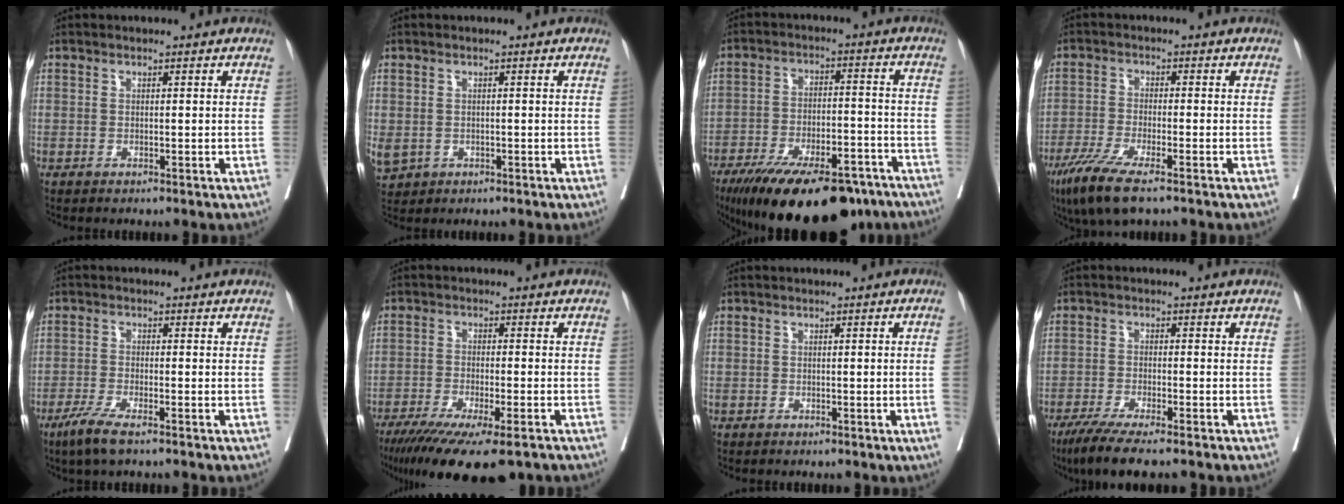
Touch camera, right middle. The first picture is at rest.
{"total": 4.2, "force": [-1.3, 3.5, 2.0], "torque": [-0.059, -0.005, -0.011]}
{"total": 21.2, "force": [-16.1, 6.3, 12.3], "torque": [-0.177, -0.012, -0.242]}
{"total": 8.4, "force": [-5.6, 1.0, 6.2], "torque": [-0.121, -0.023, -0.097]}
{"total": 4.2, "force": [-2.8, 0.3, 3.1], "torque": [-0.072, -0.013, -0.056]}
{"total": 16.3, "force": [-12.3, 2.6, 10.4], "torque": [-0.156, -0.039, -0.189]}
{"total": 1.3, "force": [-0.4, -0.1, 1.2], "torque": [-0.023, 0.002, -0.008]}
{"total": 8.3, "force": [-6.5, 0.4, 5.2], "torque": [-0.085, -0.022, -0.106]}